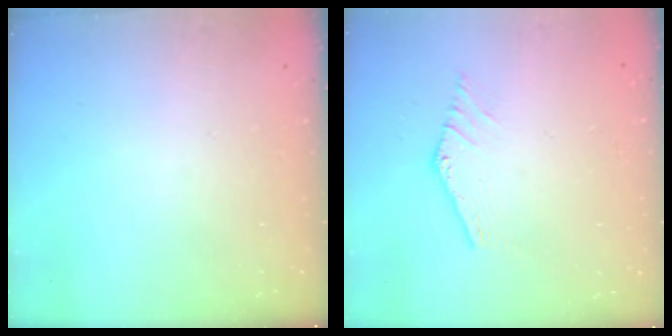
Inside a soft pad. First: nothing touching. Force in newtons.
{"total": 0.7, "press": 0.7, "slide": 0.1}